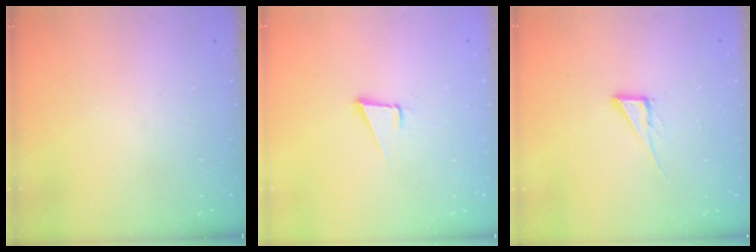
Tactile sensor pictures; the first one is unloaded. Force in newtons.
{"total": 3.4, "press": 2.5, "slide": 2.2}
{"total": 6.0, "press": 6.0, "slide": 0.4}